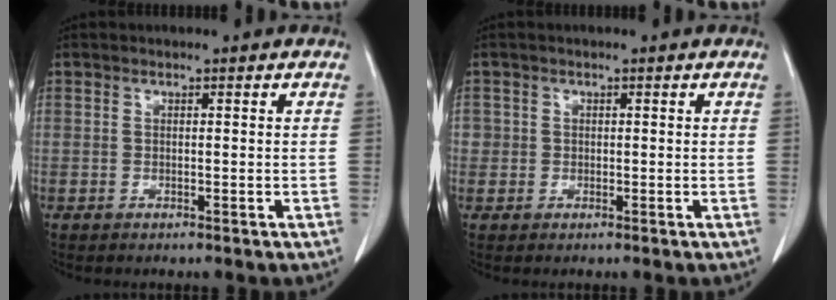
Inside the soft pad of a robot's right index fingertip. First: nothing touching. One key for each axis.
{"total": 1.3, "fx": -0.1, "fy": 1.3, "fz": 0.0, "tx": 0.012, "ty": 0.005, "tz": -0.005}